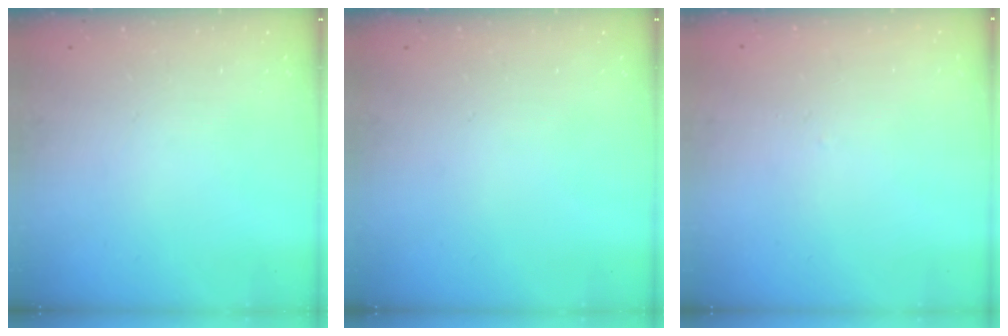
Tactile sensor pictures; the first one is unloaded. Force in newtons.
{"total": 0.0}
{"total": 1.6, "press": 1.6, "slide": 0.3}